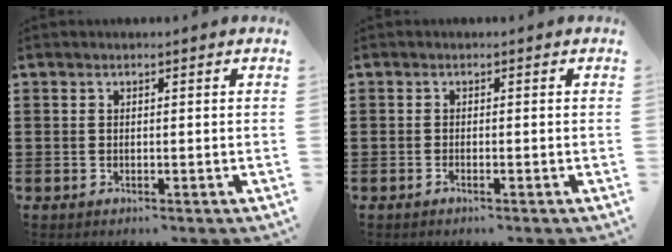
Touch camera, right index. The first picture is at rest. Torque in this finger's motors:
{"motor_torque": [-0.38, 0.44, 0.01, 0.00]}